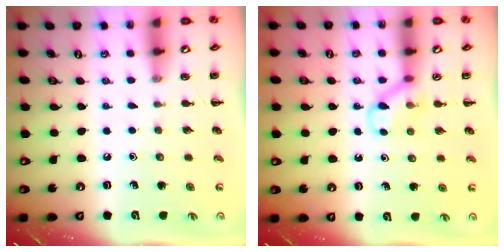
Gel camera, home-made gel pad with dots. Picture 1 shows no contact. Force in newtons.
{"total": 5.7, "press": 5.6, "slide": 1.4}